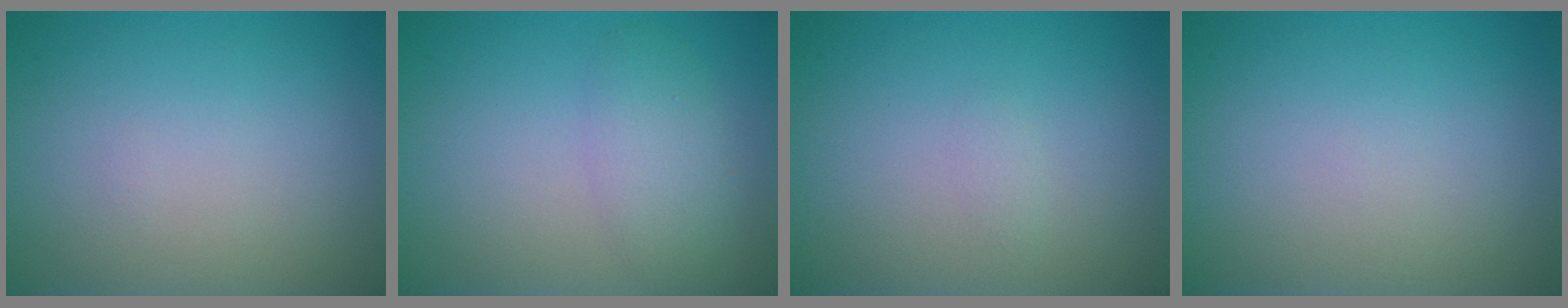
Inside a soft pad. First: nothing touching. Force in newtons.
{"total": 2.8, "press": 2.8, "slide": 0.0}
{"total": 0.6, "press": 0.6, "slide": 0.0}
{"total": 0.0}